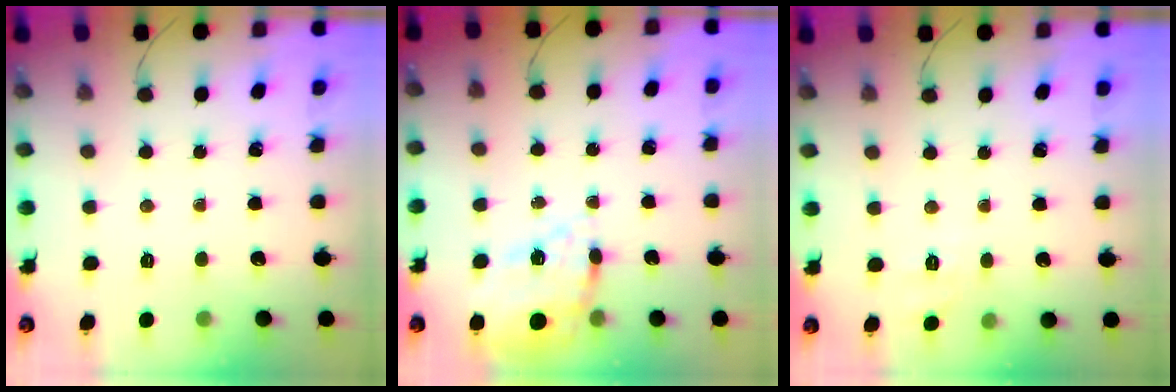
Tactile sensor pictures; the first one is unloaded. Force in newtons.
{"total": 11.4, "press": 10.8, "slide": 3.9}
{"total": 4.1, "press": 3.6, "slide": 2.0}